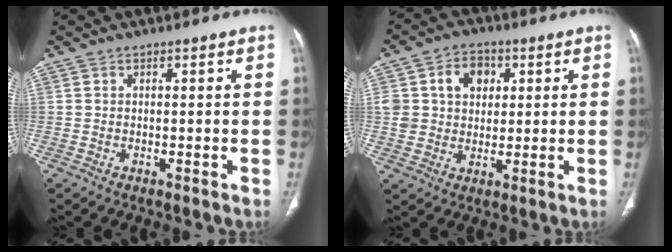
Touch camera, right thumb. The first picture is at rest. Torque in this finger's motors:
{"motor_torque": [0.27, 0.23, 0.45, 0.84, 0.10]}